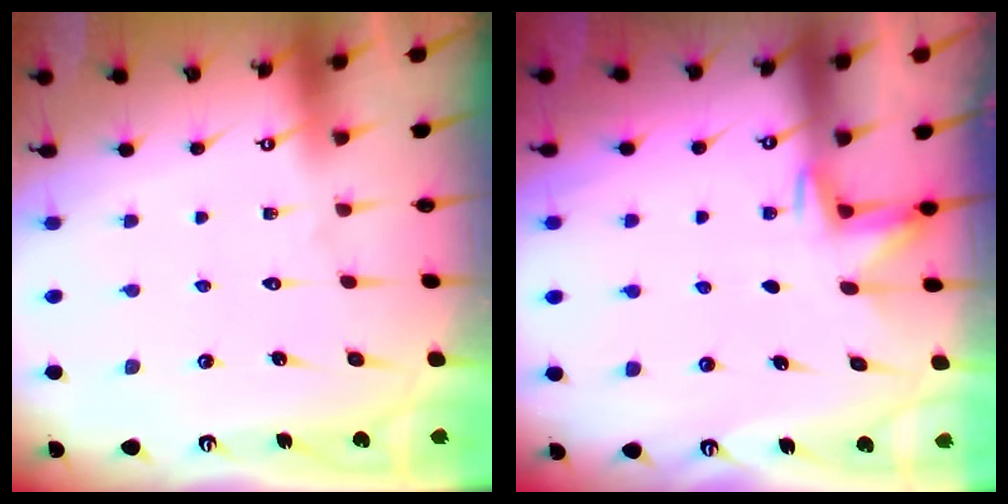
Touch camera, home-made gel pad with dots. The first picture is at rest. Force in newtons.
{"total": 3.1, "press": 2.8, "slide": 1.3}